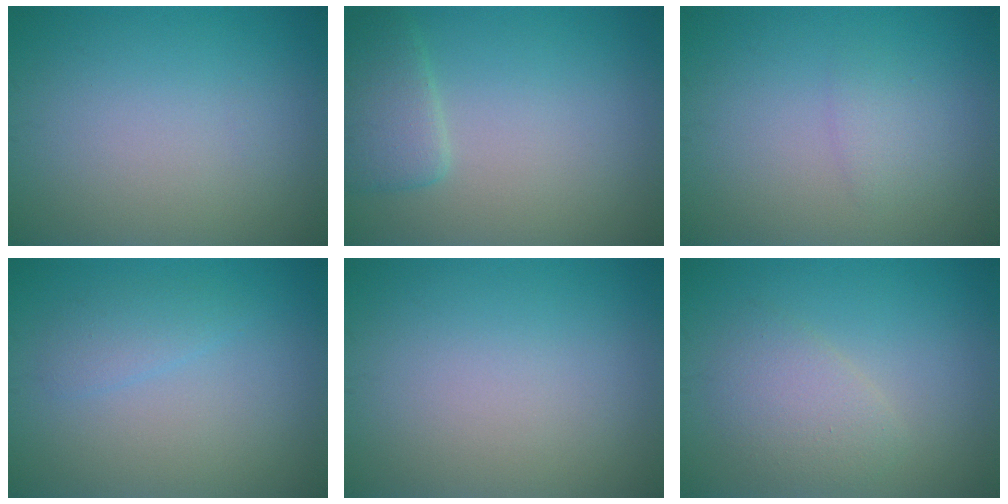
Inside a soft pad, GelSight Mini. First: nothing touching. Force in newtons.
{"total": 2.9, "press": 2.9, "slide": 0.3}
{"total": 1.2, "press": 1.2, "slide": 0.2}
{"total": 1.6, "press": 1.6, "slide": 0.0}
{"total": 0.0}
{"total": 2.6, "press": 2.6, "slide": 0.2}